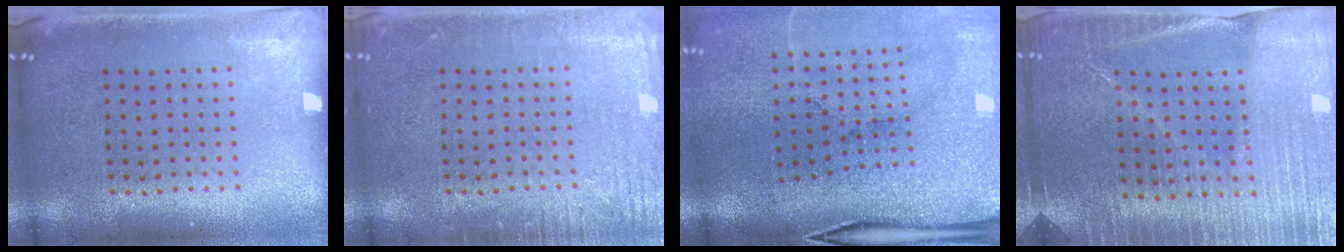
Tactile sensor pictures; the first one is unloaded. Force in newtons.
{"total": 2.8, "press": 2.8, "slide": 0.4}
{"total": 3.6, "press": 3.3, "slide": 1.5}
{"total": 4.3, "press": 4.0, "slide": 1.6}